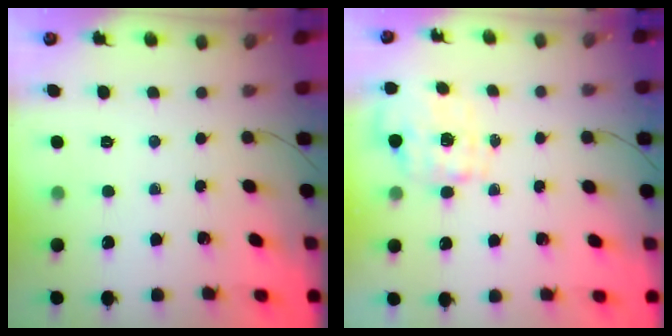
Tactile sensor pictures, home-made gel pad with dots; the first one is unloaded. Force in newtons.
{"total": 1.6, "press": 1.5, "slide": 0.5}